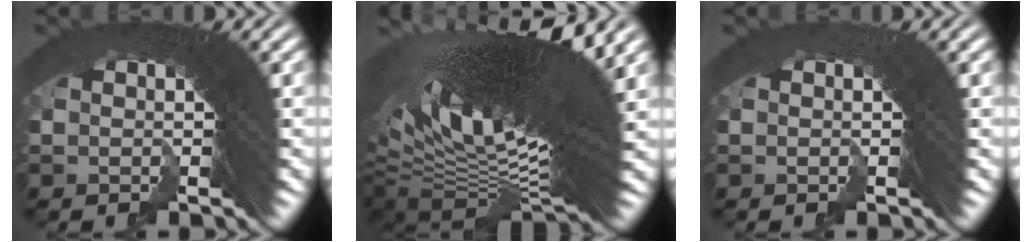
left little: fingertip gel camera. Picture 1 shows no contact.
{"total": 21.0, "force": [2.3, 7.3, 19.5], "torque": [-0.324, -0.013, 0.061]}
{"total": 0.6, "force": [-0.2, -0.1, -0.5], "torque": [0.006, -0.002, -0.003]}